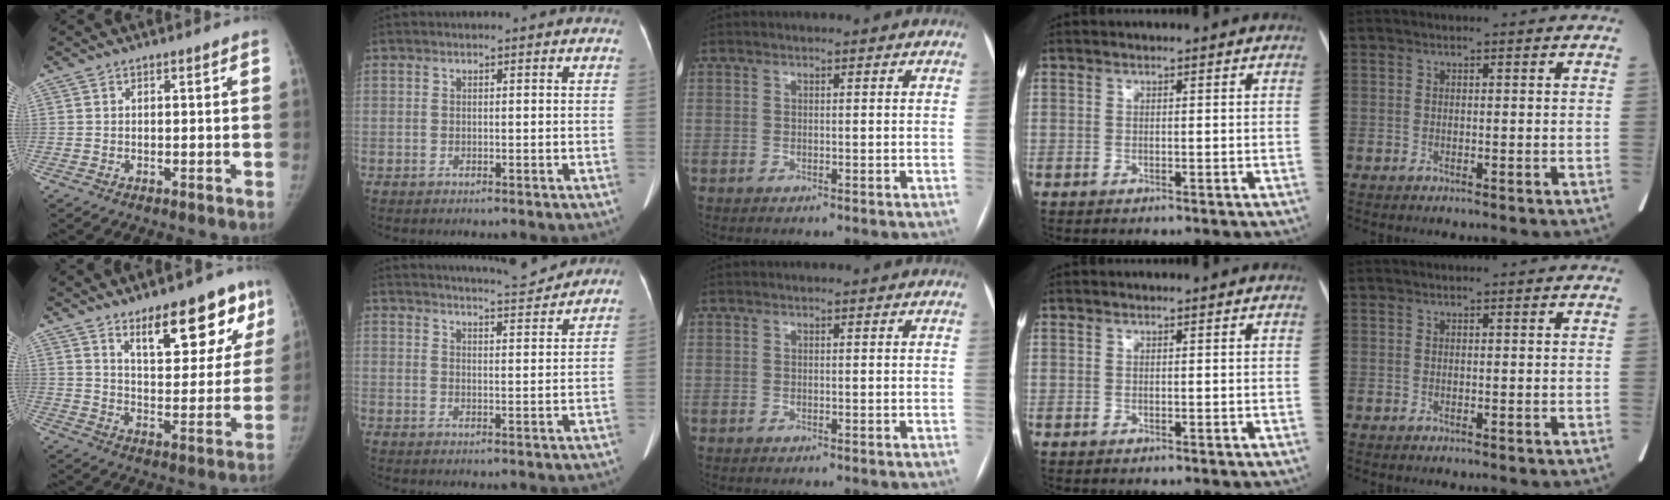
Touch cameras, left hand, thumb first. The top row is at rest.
{"thumb": {"total": 16.8, "force": [10.3, 6.8, 11.4], "torque": [-0.102, -0.060, 0.153]}, "index": {"total": 9.1, "force": [8.9, -0.1, 2.3], "torque": [-0.035, 0.001, 0.124]}}